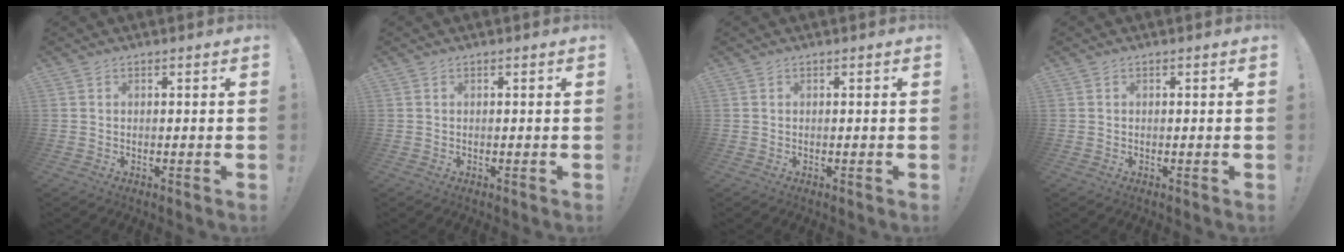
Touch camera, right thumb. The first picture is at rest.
{"total": 0.0}
{"total": 0.0}
{"total": 0.0}